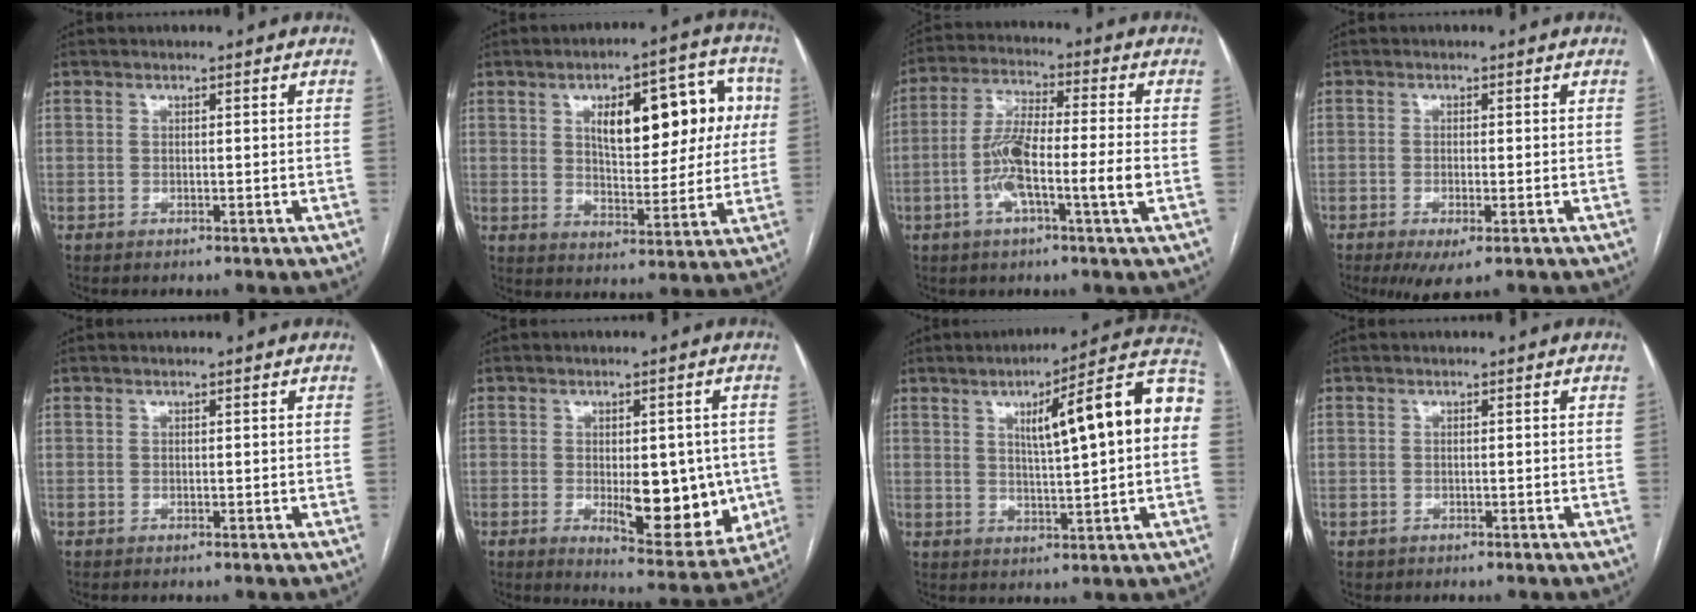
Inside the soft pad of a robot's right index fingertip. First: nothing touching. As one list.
[{"total": 15.0, "force": [4.0, 6.2, 13.0], "torque": [-0.169, 0.038, 0.061]}, {"total": 10.3, "force": [-2.6, 0.7, 9.9], "torque": [-0.196, 0.007, -0.055]}, {"total": 4.3, "force": [-2.4, 0.9, 3.5], "torque": [-0.054, -0.011, -0.035]}, {"total": 0.0}, {"total": 12.2, "force": [-1.7, 5.1, 11.0], "torque": [-0.134, -0.006, -0.008]}, {"total": 15.9, "force": [3.1, 1.5, 15.5], "torque": [-0.214, 0.034, 0.038]}, {"total": 1.0, "force": [-0.4, 0.9, 0.0], "torque": [-0.003, 0.005, -0.005]}]